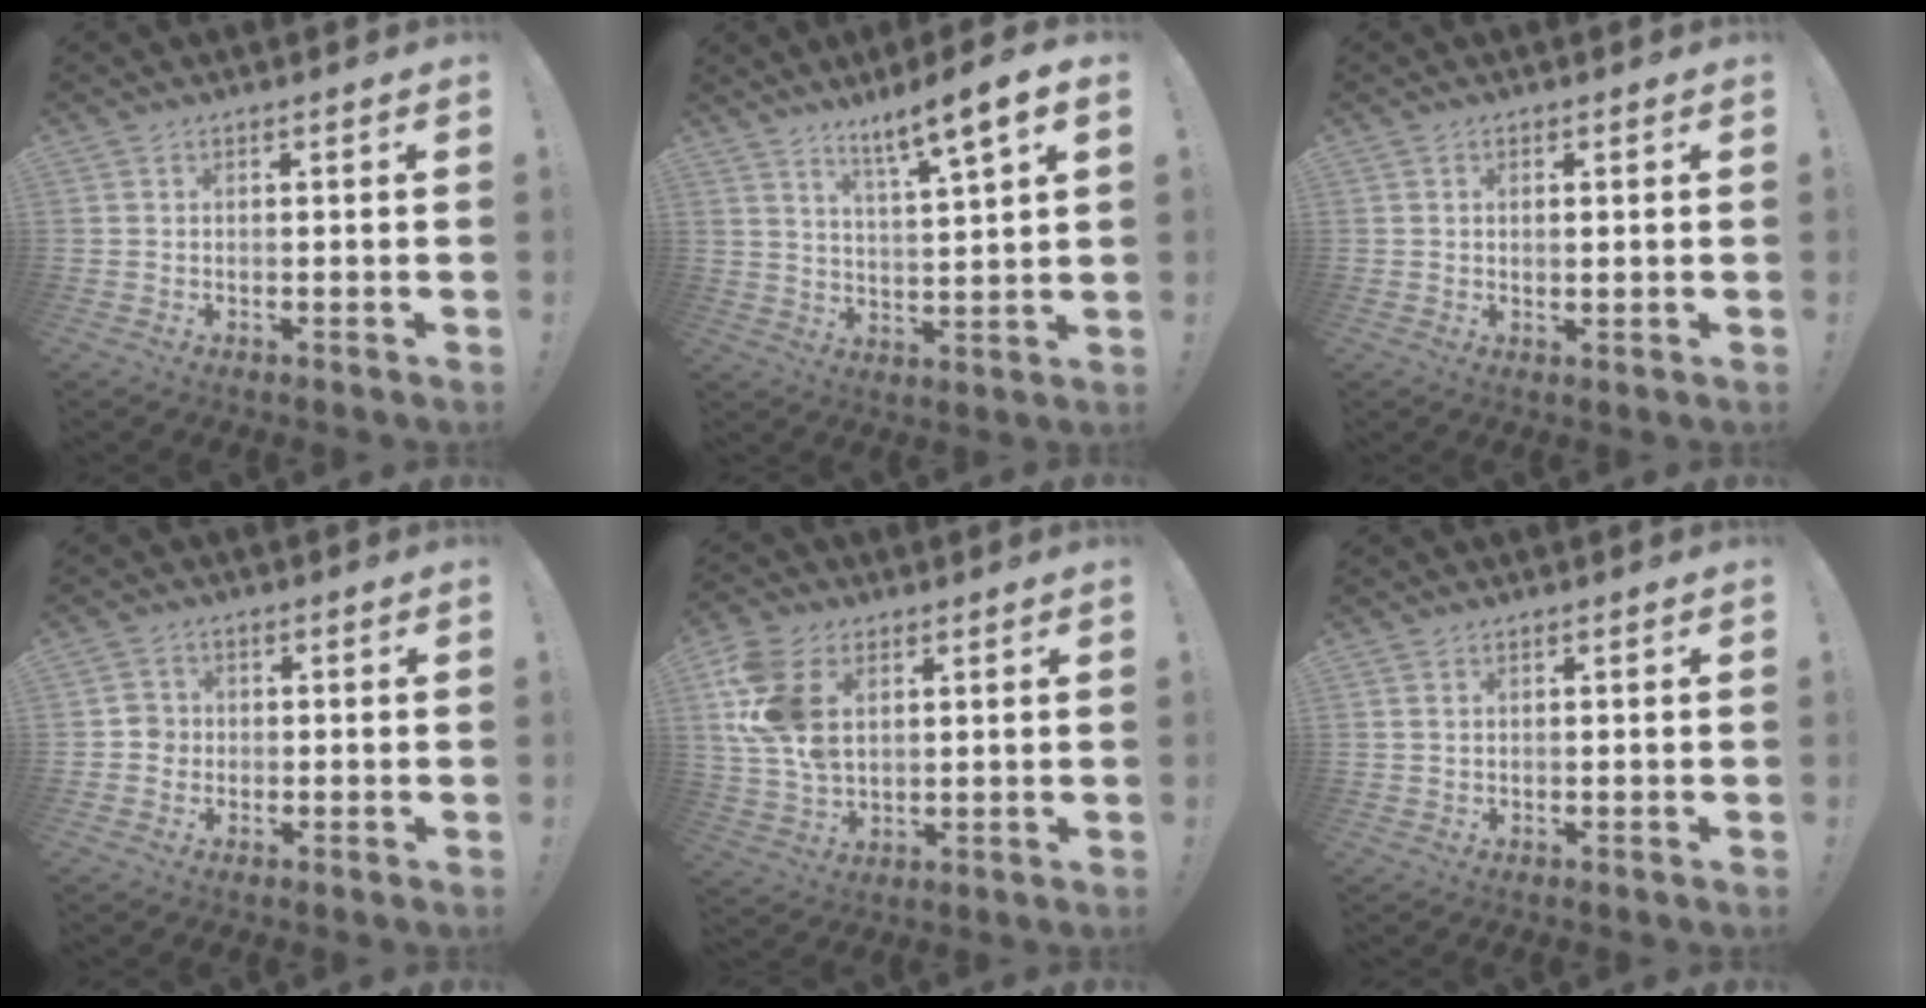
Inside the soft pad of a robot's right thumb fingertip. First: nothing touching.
{"total": 8.5, "force": [6.0, -0.2, 6.0], "torque": [-0.095, -0.041, 0.093]}
{"total": 1.2, "force": [0.6, 0.3, 1.1], "torque": [-0.010, -0.005, 0.008]}
{"total": 3.6, "force": [-0.9, 3.4, 0.7], "torque": [0.002, 0.007, -0.019]}
{"total": 15.7, "force": [4.7, 10.4, 10.8], "torque": [-0.222, -0.009, 0.088]}
{"total": 0.9, "force": [0.5, 0.4, 0.7], "torque": [-0.020, 0.004, 0.010]}